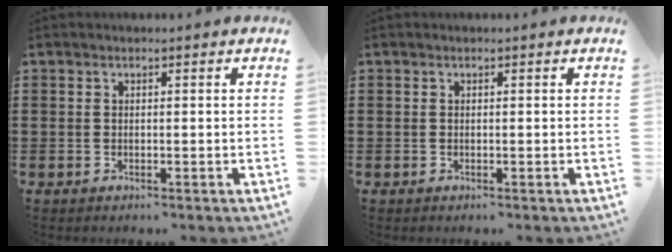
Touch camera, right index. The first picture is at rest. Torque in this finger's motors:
{"motor_torque": [-0.01, -0.01, 0.00, -0.01]}